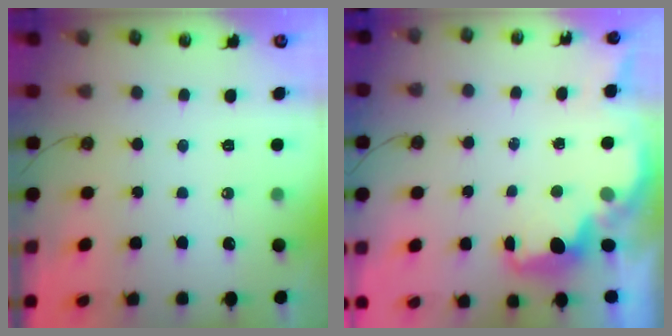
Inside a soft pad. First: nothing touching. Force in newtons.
{"total": 2.0, "press": 1.9, "slide": 0.8}